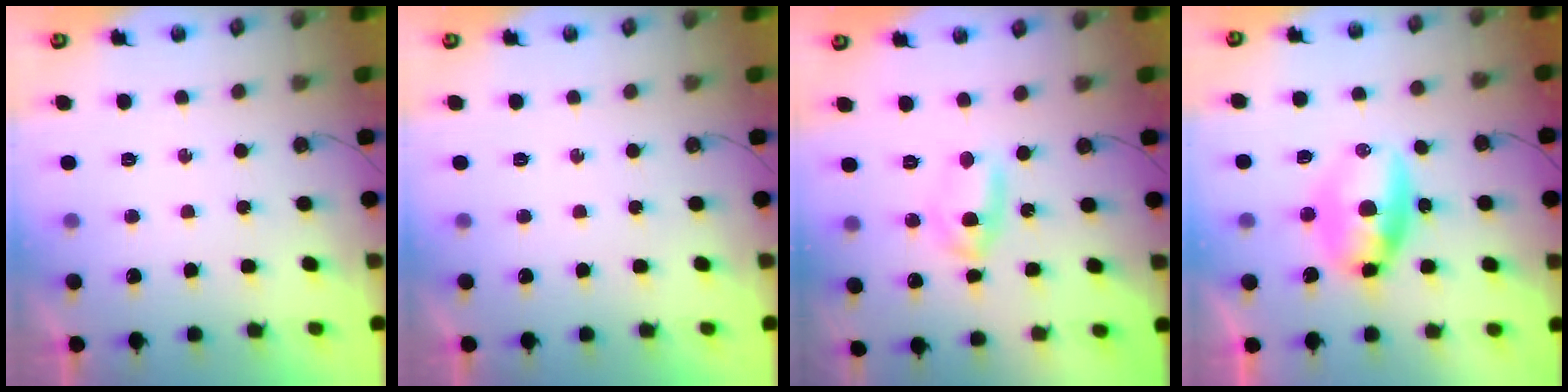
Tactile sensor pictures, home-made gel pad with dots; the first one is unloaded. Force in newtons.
{"total": 0.0}
{"total": 7.1, "press": 4.0, "slide": 5.9}
{"total": 9.1, "press": 9.1, "slide": 0.6}